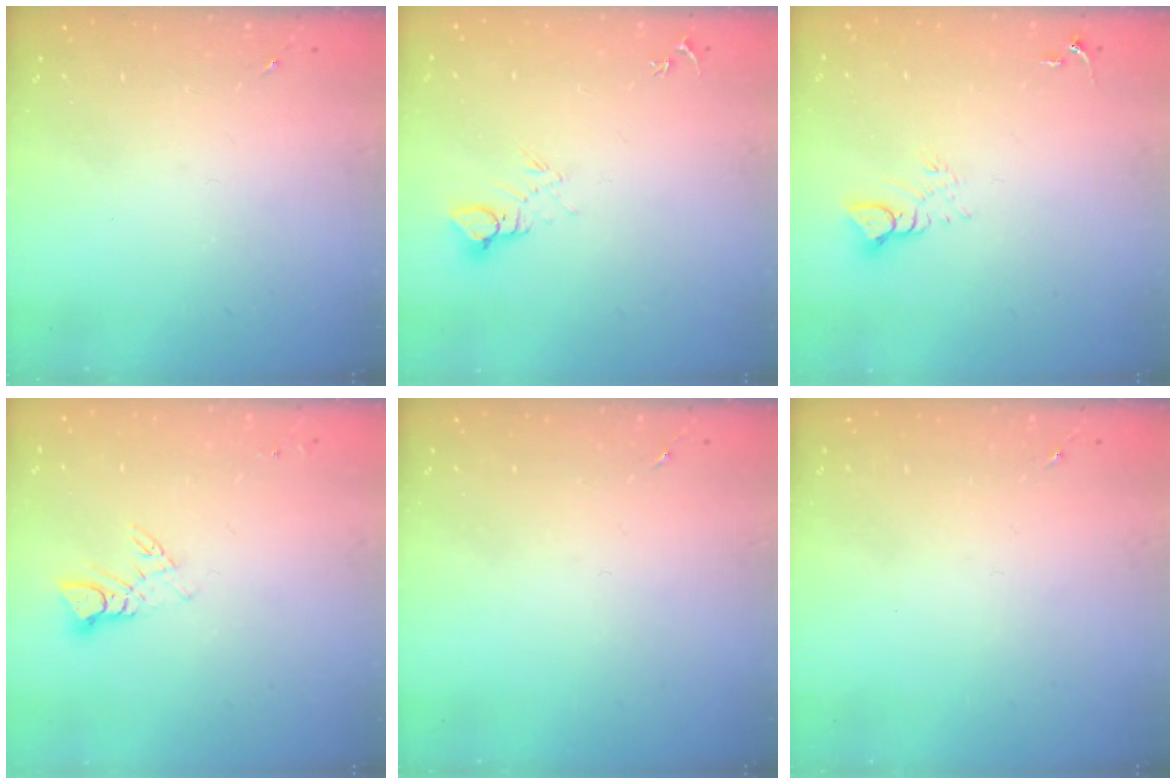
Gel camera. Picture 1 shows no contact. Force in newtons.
{"total": 5.5, "press": 5.5, "slide": 0.4}
{"total": 5.3, "press": 5.3, "slide": 0.3}
{"total": 5.0, "press": 5.0, "slide": 0.3}
{"total": 0.0}
{"total": 0.0}